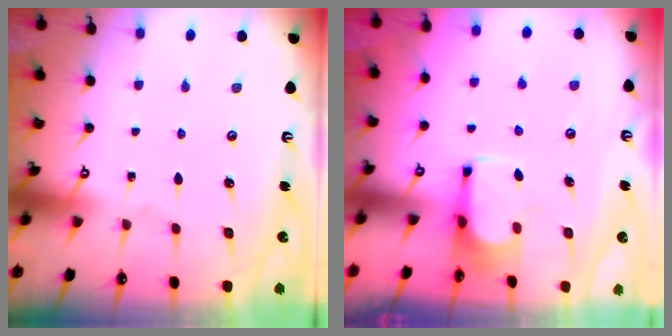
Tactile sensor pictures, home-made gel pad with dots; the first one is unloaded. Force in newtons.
{"total": 3.6, "press": 3.5, "slide": 0.7}